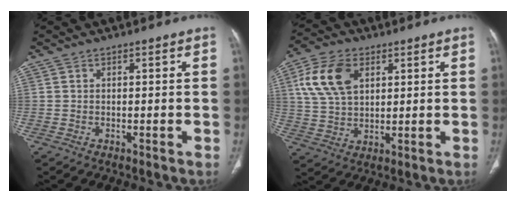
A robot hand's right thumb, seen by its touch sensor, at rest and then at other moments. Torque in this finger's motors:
{"motor_torque": [-0.40, 0.99, 0.87, 0.00, 0.13]}